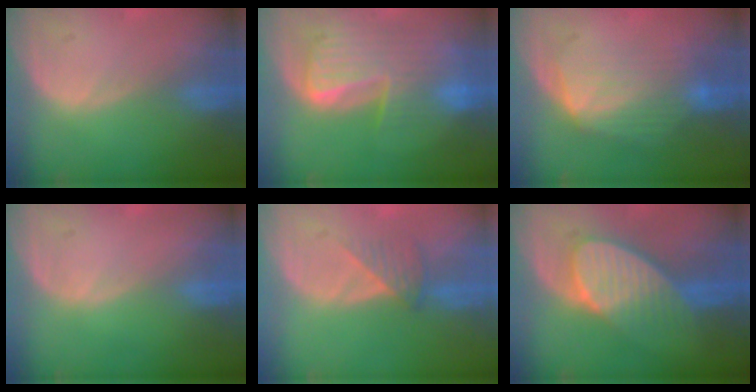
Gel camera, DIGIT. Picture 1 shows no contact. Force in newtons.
{"total": 9.9, "press": 8.4, "slide": 5.1}
{"total": 6.9, "press": 6.8, "slide": 0.5}
{"total": 0.0}
{"total": 3.1, "press": 2.9, "slide": 1.3}
{"total": 7.8, "press": 7.4, "slide": 2.4}